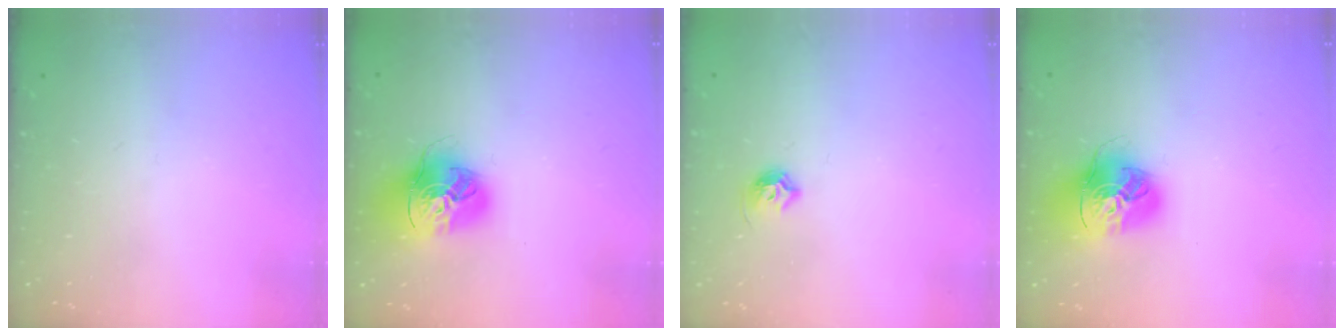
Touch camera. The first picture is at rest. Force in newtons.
{"total": 16.3, "press": 16.2, "slide": 1.6}
{"total": 6.0, "press": 5.9, "slide": 1.1}
{"total": 16.3, "press": 16.2, "slide": 1.6}